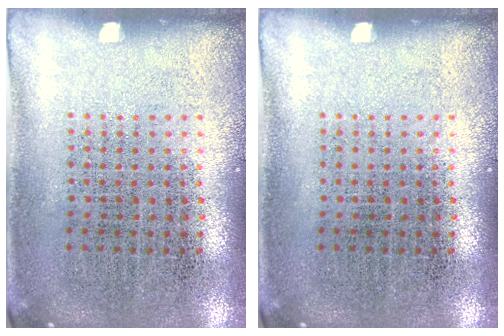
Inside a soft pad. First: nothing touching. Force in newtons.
{"total": 0.0}